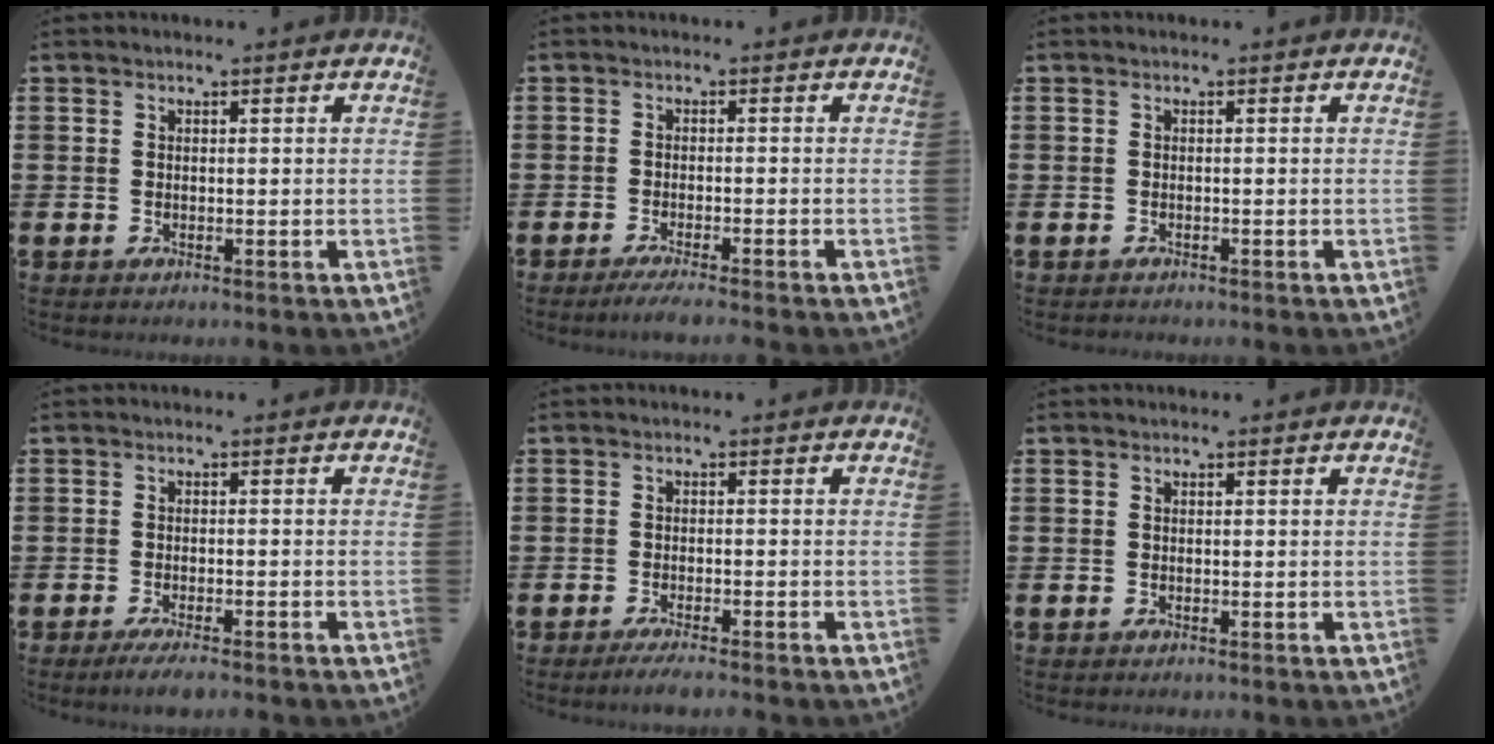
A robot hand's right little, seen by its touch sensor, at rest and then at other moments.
{"total": 1.7, "force": [-1.3, -0.1, 1.1], "torque": [-0.016, 0.001, -0.025]}
{"total": 0.0}
{"total": 1.8, "force": [-1.4, 0.1, 1.2], "torque": [-0.019, 0.002, -0.026]}
{"total": 1.6, "force": [-1.3, 0.0, 1.0], "torque": [-0.015, 0.000, -0.024]}
{"total": 0.0}